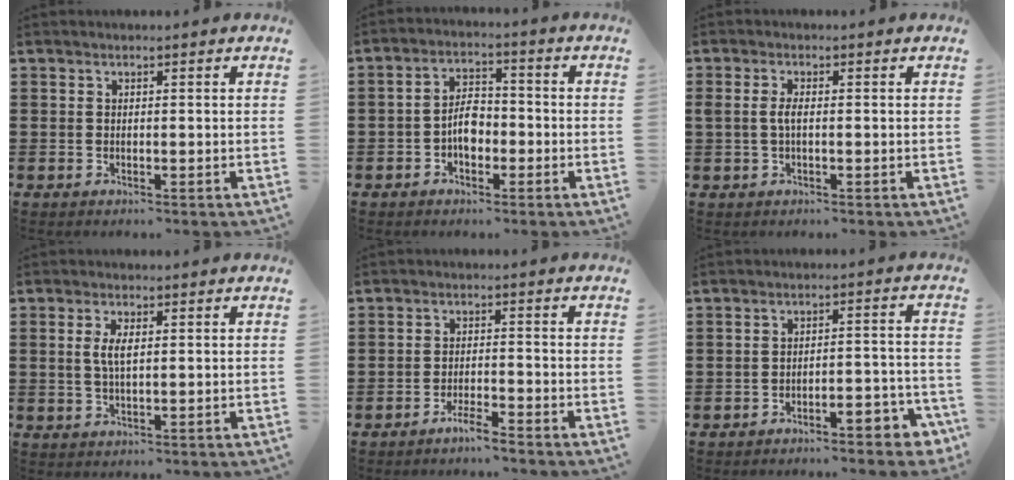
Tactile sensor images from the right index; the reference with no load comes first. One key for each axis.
{"total": 4.5, "fx": -1.4, "fy": 2.6, "fz": 3.4, "tx": -0.071, "ty": 0.005, "tz": -0.027}
{"total": 2.3, "fx": -0.1, "fy": 0.9, "fz": 2.2, "tx": -0.056, "ty": -0.005, "tz": -0.007}
{"total": 3.3, "fx": 0.7, "fy": 1.1, "fz": 3.0, "tx": -0.062, "ty": 0.006, "tz": 0.010}
{"total": 2.8, "fx": -2.5, "fy": 0.0, "fz": 1.2, "tx": -0.021, "ty": 0.005, "tz": -0.047}
{"total": 4.3, "fx": -3.7, "fy": 0.8, "fz": 2.0, "tx": -0.036, "ty": 0.003, "tz": -0.072}